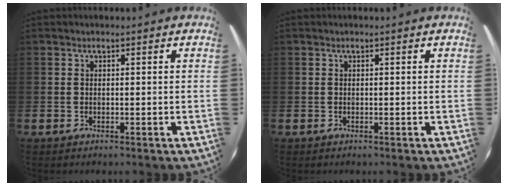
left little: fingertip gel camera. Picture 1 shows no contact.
{"total": 0.0}